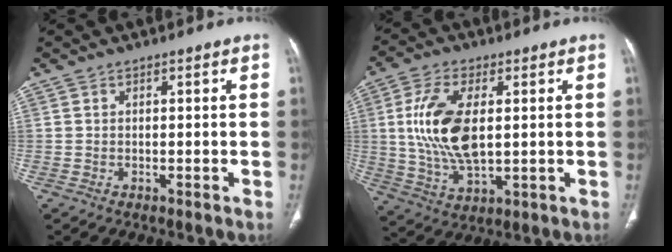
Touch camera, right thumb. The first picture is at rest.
{"total": 13.8, "force": [1.7, 6.7, 11.9], "torque": [-0.244, -0.009, 0.039]}